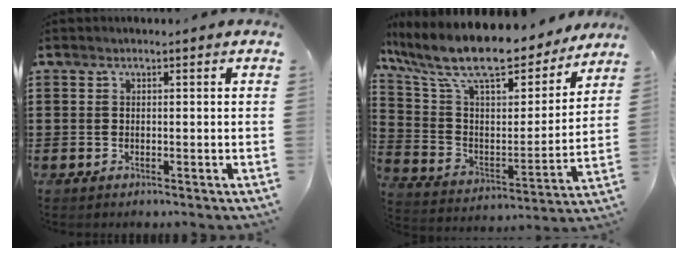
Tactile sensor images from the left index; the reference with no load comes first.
{"total": 12.7, "force": [10.3, 2.7, 6.8], "torque": [-0.165, -0.068, 0.177]}